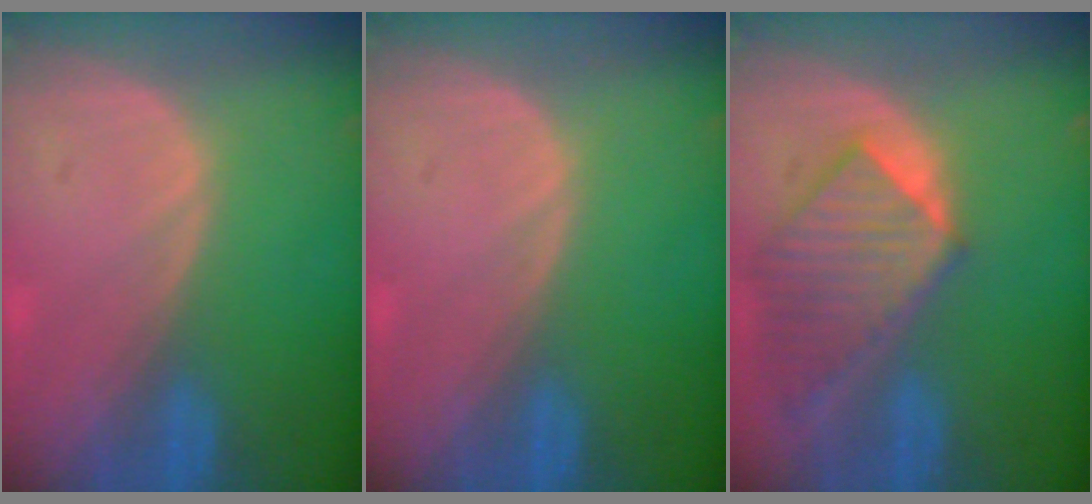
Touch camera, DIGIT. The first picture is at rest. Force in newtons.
{"total": 0.0}
{"total": 8.8, "press": 7.9, "slide": 3.9}